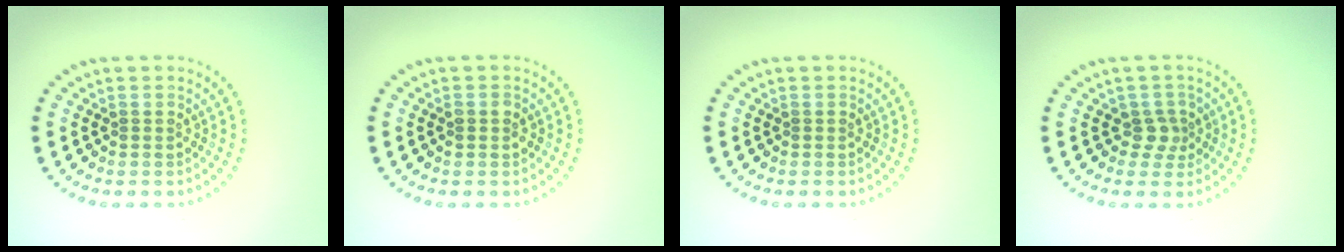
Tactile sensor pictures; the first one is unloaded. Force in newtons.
{"total": 1.2, "press": 1.2, "slide": 0.1}
{"total": 0.0}
{"total": 1.9, "press": 1.4, "slide": 1.3}